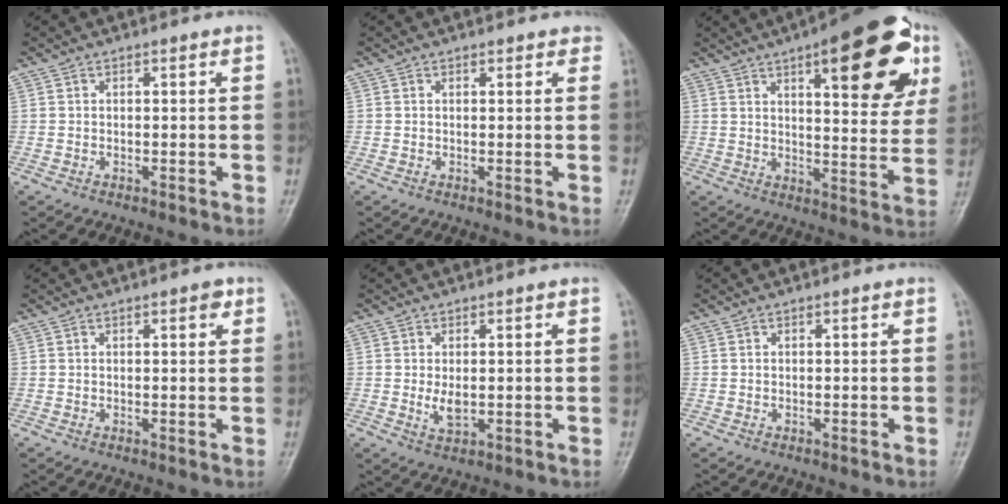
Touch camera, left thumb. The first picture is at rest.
{"total": 1.3, "force": [0.9, 0.8, 0.5], "torque": [0.009, -0.003, 0.004]}
{"total": 23.0, "force": [10.6, 8.1, 18.8], "torque": [-0.216, -0.020, 0.142]}
{"total": 2.1, "force": [1.0, 0.8, 1.6], "torque": [-0.015, -0.001, 0.010]}
{"total": 3.5, "force": [0.1, 1.9, 2.9], "torque": [-0.048, -0.006, 0.007]}
{"total": 0.0}